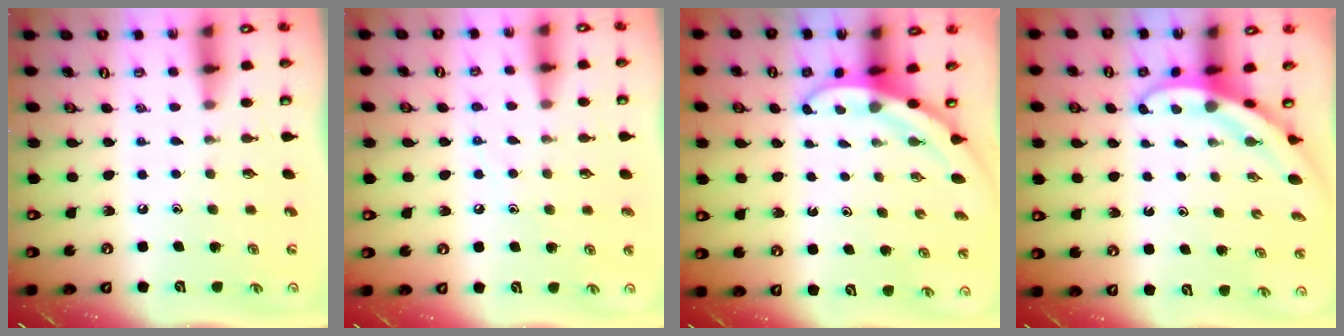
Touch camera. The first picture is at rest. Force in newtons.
{"total": 6.1, "press": 6.1, "slide": 0.7}
{"total": 3.1, "press": 3.1, "slide": 0.1}
{"total": 3.8, "press": 3.8, "slide": 0.1}